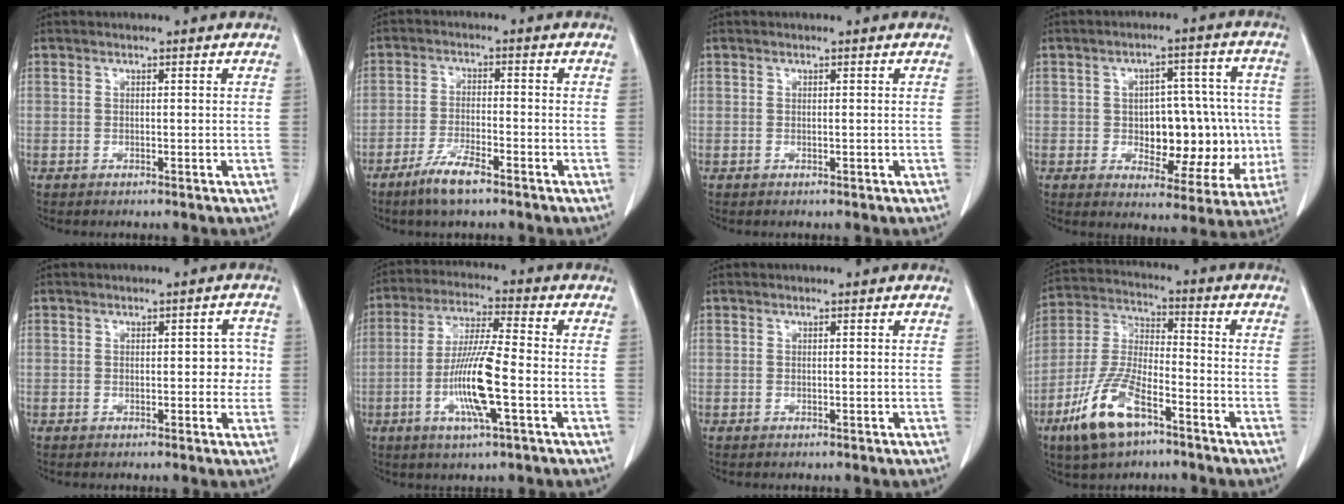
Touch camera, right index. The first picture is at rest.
{"total": 5.7, "force": [-4.1, 0.9, 4.0], "torque": [-0.083, -0.007, -0.075]}
{"total": 0.0}
{"total": 14.3, "force": [-1.4, 7.4, 12.2], "torque": [-0.146, 0.033, -0.001]}
{"total": 3.2, "force": [0.0, 1.8, 2.6], "torque": [-0.023, 0.019, 0.001]}
{"total": 11.3, "force": [-3.1, 0.5, 10.9], "torque": [-0.213, -0.010, -0.062]}
{"total": 0.0}
{"total": 12.7, "force": [-7.2, 4.3, 9.5], "torque": [-0.212, -0.007, -0.135]}